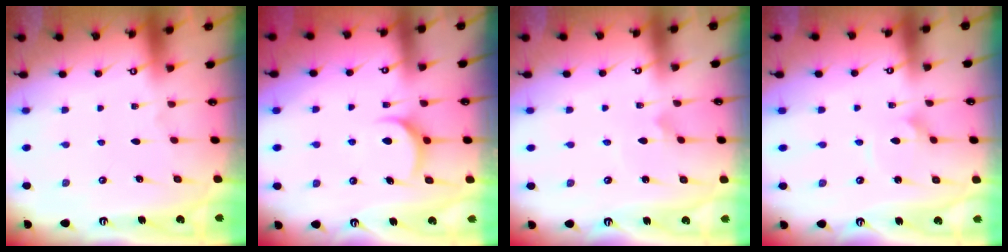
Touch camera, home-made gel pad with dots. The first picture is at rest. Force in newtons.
{"total": 5.5, "press": 5.5, "slide": 0.5}
{"total": 2.4, "press": 2.4, "slide": 0.1}
{"total": 2.0, "press": 2.0, "slide": 0.1}